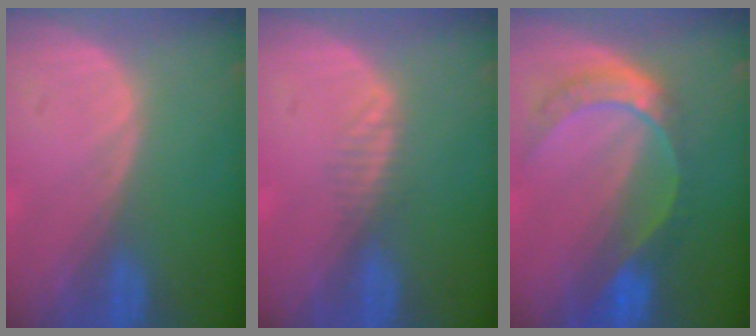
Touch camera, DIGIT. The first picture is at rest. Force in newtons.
{"total": 1.7, "press": 1.4, "slide": 1.0}
{"total": 7.7, "press": 6.4, "slide": 4.3}